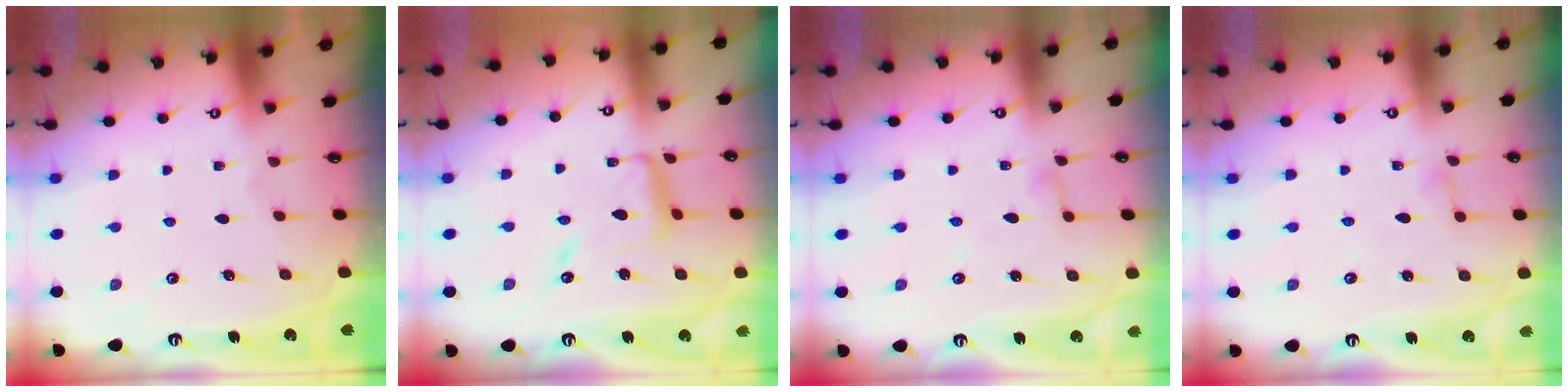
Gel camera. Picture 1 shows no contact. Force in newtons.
{"total": 11.9, "press": 11.8, "slide": 1.0}
{"total": 4.3, "press": 4.2, "slide": 0.4}
{"total": 2.9, "press": 2.9, "slide": 0.2}